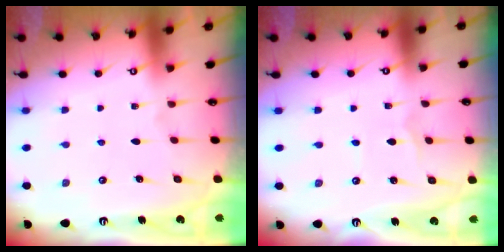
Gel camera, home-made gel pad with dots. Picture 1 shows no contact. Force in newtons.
{"total": 1.1, "press": 1.1, "slide": 0.1}